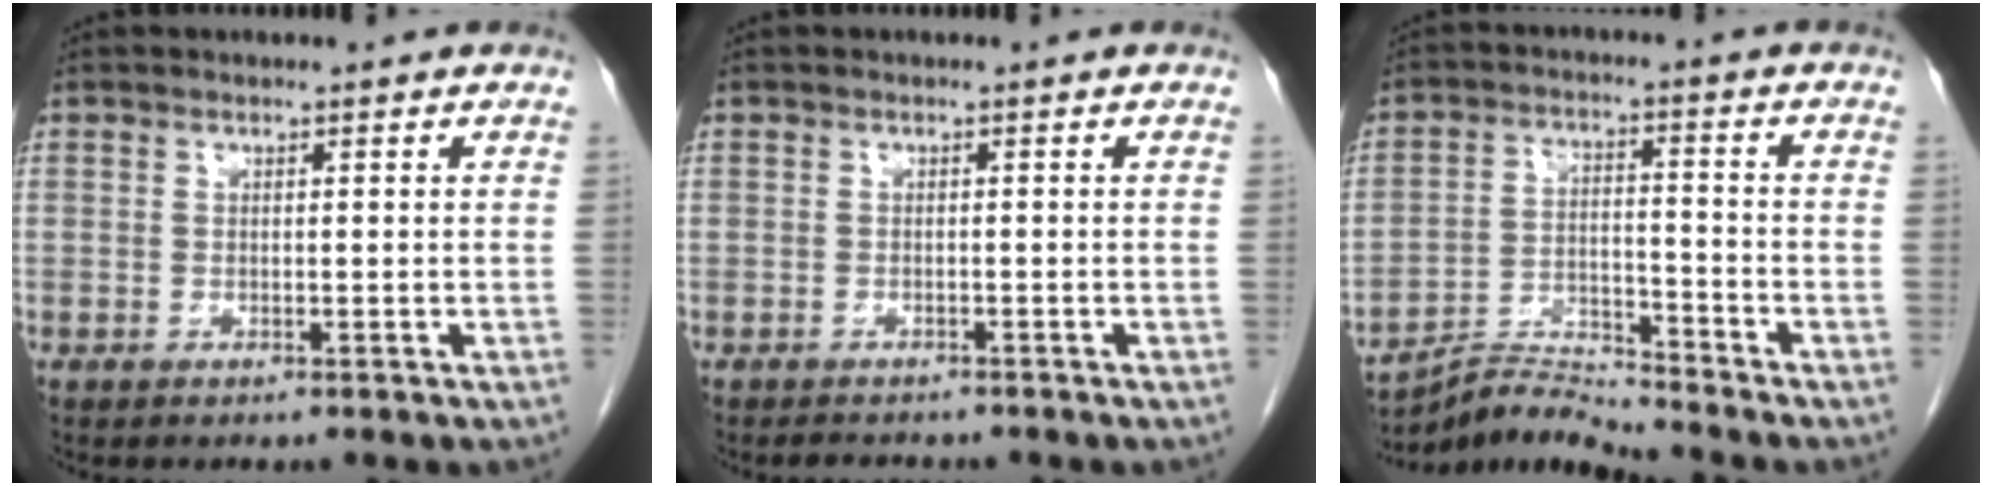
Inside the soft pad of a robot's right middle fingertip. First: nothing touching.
{"total": 2.2, "force": [-2.0, 0.7, 0.6], "torque": [-0.013, -0.005, -0.025]}
{"total": 6.9, "force": [-6.8, -1.5, -0.5], "torque": [0.001, 0.008, -0.124]}